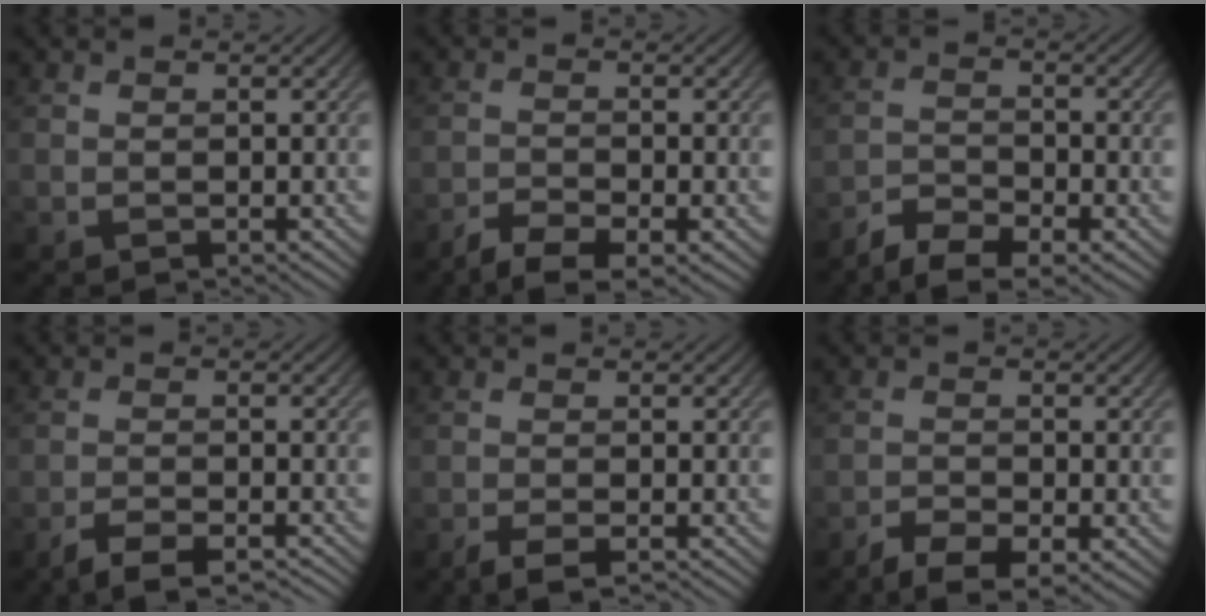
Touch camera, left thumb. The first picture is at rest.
{"total": 4.3, "force": [-3.3, 1.0, 2.6], "torque": [-0.051, -0.007, -0.060]}
{"total": 5.5, "force": [-4.3, 1.7, 2.9], "torque": [-0.053, -0.006, -0.081]}
{"total": 4.3, "force": [-3.3, 1.0, 2.6], "torque": [-0.047, -0.002, -0.061]}
{"total": 2.4, "force": [-1.7, 0.4, 1.6], "torque": [-0.033, 0.000, -0.036]}
{"total": 4.3, "force": [-3.1, 1.3, 2.7], "torque": [-0.048, -0.007, -0.055]}